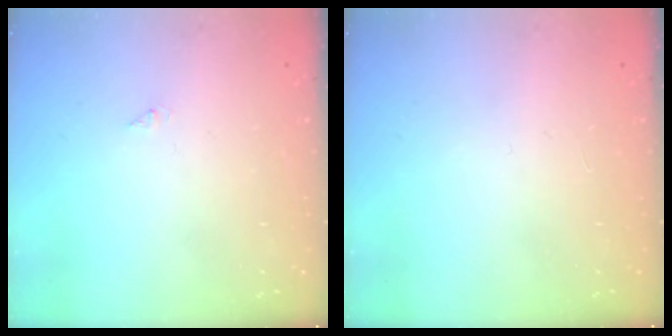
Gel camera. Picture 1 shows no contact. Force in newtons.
{"total": 0.0}